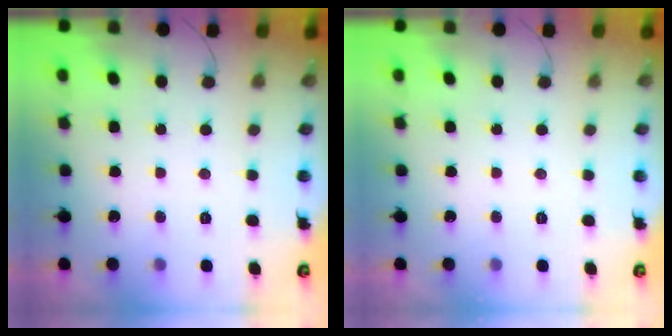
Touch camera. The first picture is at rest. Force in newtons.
{"total": 0.0}